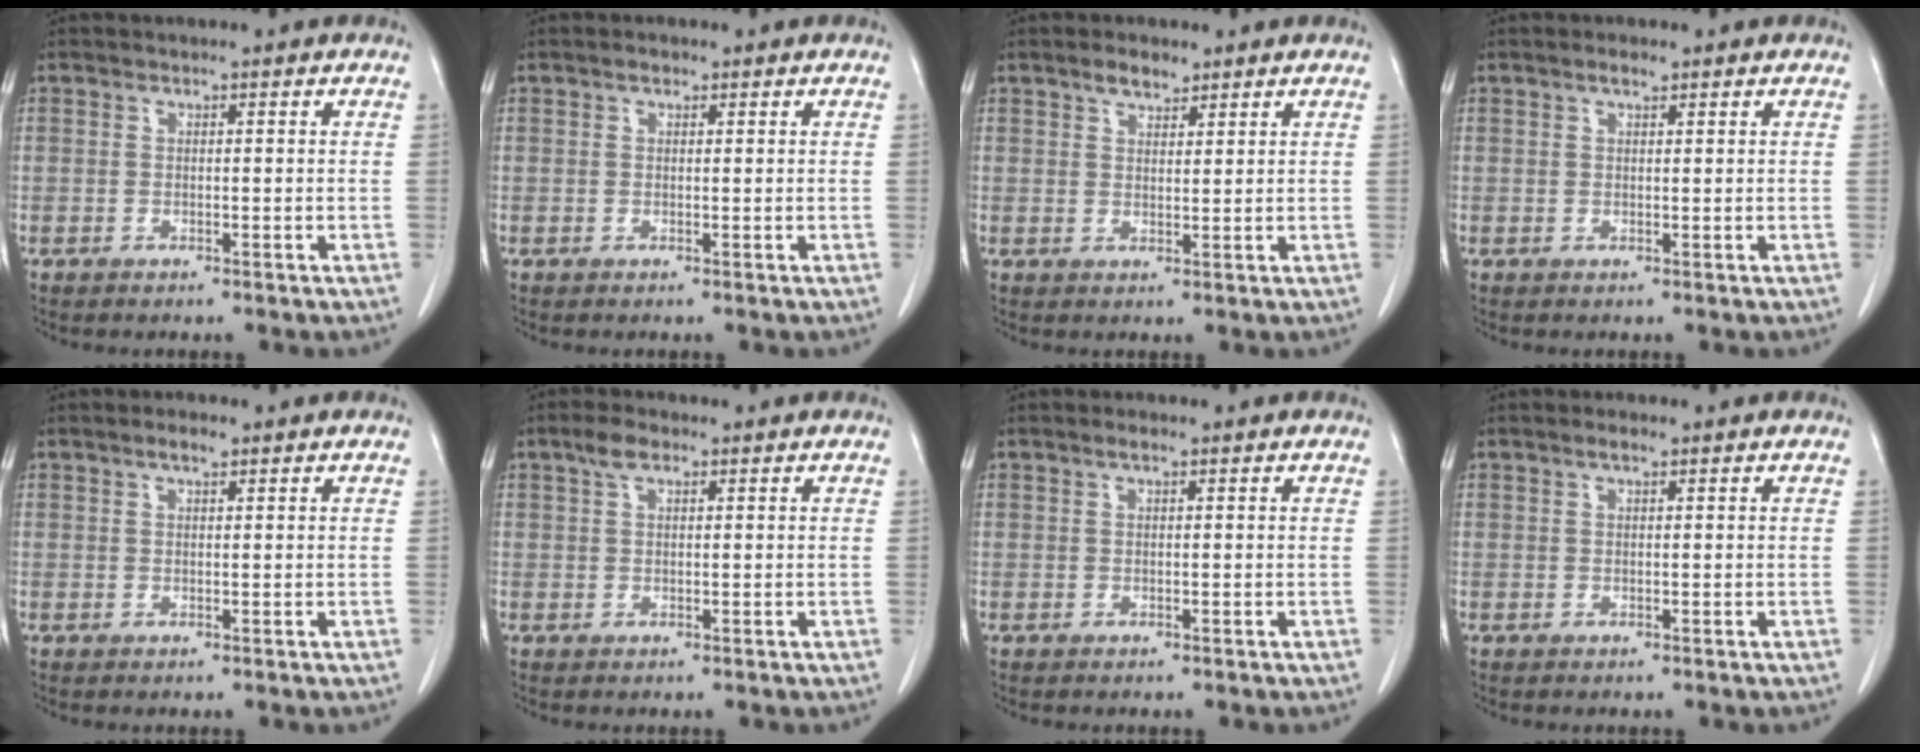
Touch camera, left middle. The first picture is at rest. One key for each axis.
{"total": 0.9, "fx": 0.6, "fy": 0.5, "fz": 0.4, "tx": -0.010, "ty": 0.001, "tz": 0.010}
{"total": 2.9, "fx": 2.2, "fy": 1.2, "fz": 1.3, "tx": -0.027, "ty": 0.003, "tz": 0.039}
{"total": 1.3, "fx": 0.9, "fy": 0.3, "fz": 0.8, "tx": -0.017, "ty": 0.002, "tz": 0.018}
{"total": 1.8, "fx": 1.2, "fy": 0.4, "fz": 1.2, "tx": -0.025, "ty": 0.003, "tz": 0.021}
{"total": 2.6, "fx": 1.6, "fy": 1.1, "fz": 1.7, "tx": -0.037, "ty": 0.009, "tz": 0.033}
{"total": 0.9, "fx": 0.7, "fy": 0.1, "fz": 0.7, "tx": -0.015, "ty": 0.002, "tz": 0.013}
{"total": 1.1, "fx": 0.8, "fy": 0.2, "fz": 0.7, "tx": -0.017, "ty": 0.002, "tz": 0.016}